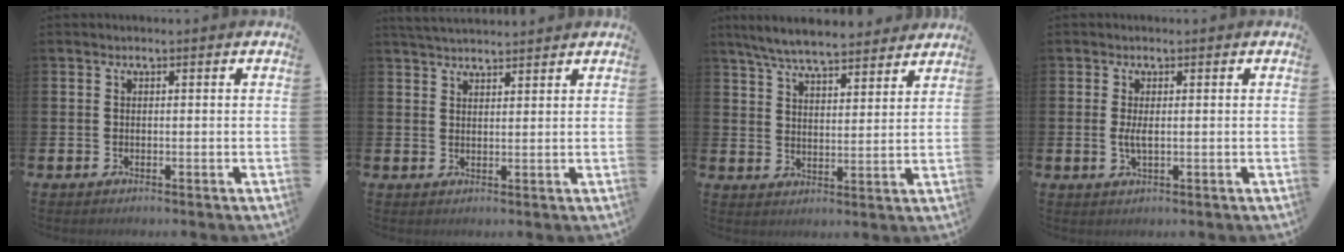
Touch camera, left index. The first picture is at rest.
{"total": 3.3, "force": [3.3, 0.3, 0.4], "torque": [-0.012, -0.013, 0.061]}
{"total": 7.1, "force": [6.8, 0.9, 2.1], "torque": [-0.068, -0.032, 0.123]}
{"total": 1.7, "force": [0.1, 0.5, 1.6], "torque": [-0.028, 0.001, 0.000]}